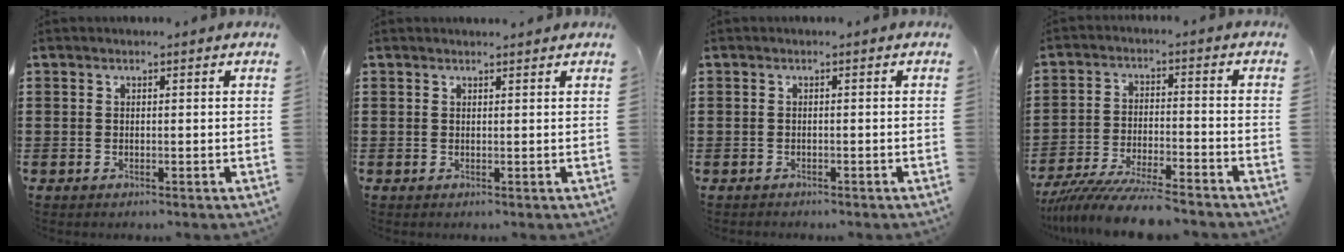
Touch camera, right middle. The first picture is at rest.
{"total": 0.7, "force": [0.7, 0.0, 0.0], "torque": [-0.001, -0.002, 0.013]}
{"total": 0.8, "force": [-0.8, 0.3, -0.2], "torque": [0.000, 0.002, -0.017]}
{"total": 9.0, "force": [-8.3, 0.4, 3.3], "torque": [-0.064, 0.004, -0.159]}